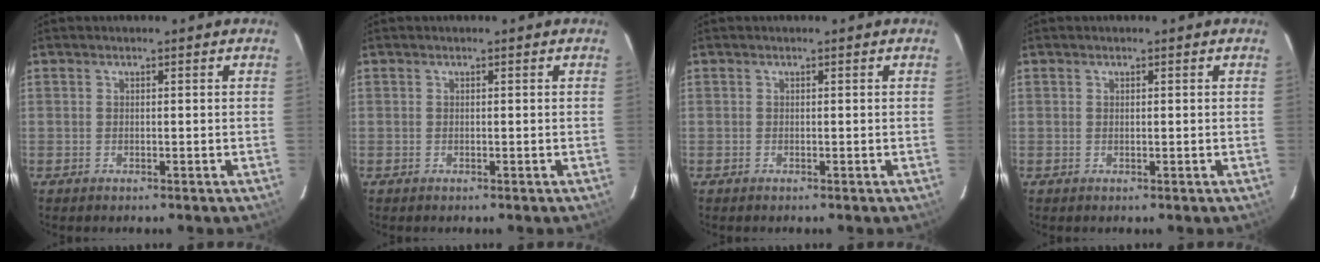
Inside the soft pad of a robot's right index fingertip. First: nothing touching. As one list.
[{"total": 0.0}, {"total": 0.0}, {"total": 0.0}]